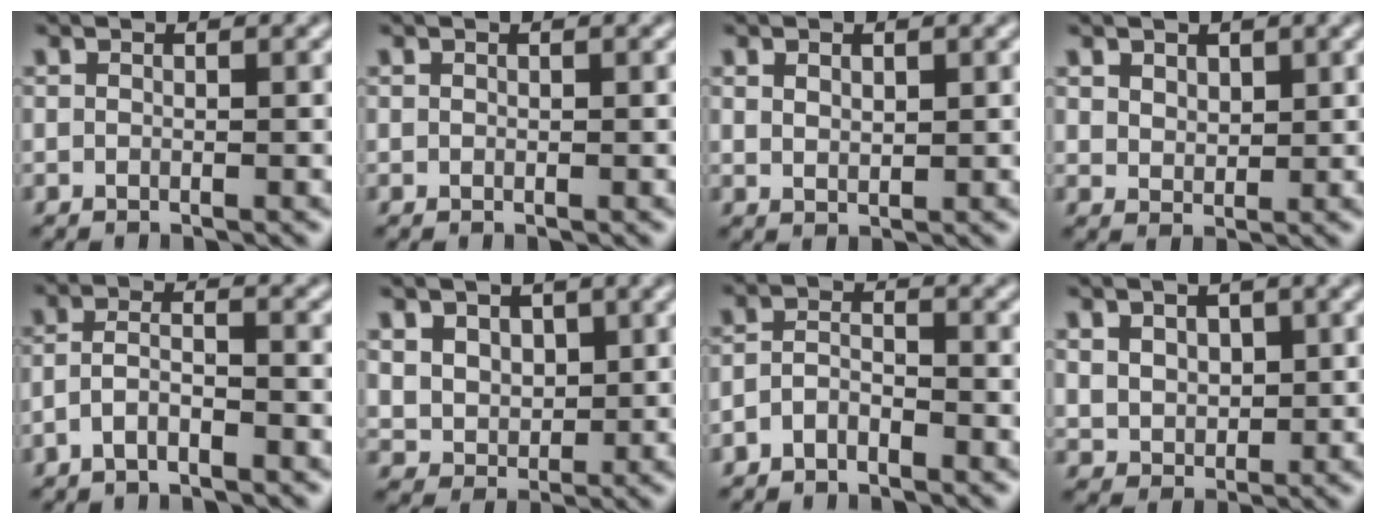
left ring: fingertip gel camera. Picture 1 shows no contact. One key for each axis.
{"total": 0.0}
{"total": 1.3, "fx": 0.7, "fy": 0.7, "fz": 0.8, "tx": -0.015, "ty": -0.002, "tz": 0.016}
{"total": 2.0, "fx": 1.3, "fy": 1.4, "fz": 0.7, "tx": -0.020, "ty": -0.003, "tz": 0.024}
{"total": 2.8, "fx": -1.7, "fy": 0.8, "fz": 2.0, "tx": -0.043, "ty": 0.009, "tz": -0.040}
{"total": 4.8, "fx": 1.9, "fy": 3.8, "fz": 2.2, "tx": -0.056, "ty": 0.003, "tz": 0.039}
{"total": 2.0, "fx": -1.4, "fy": 0.9, "fz": 1.1, "tx": -0.023, "ty": 0.006, "tz": -0.033}
{"total": 3.3, "fx": 1.0, "fy": 2.4, "fz": 2.0, "tx": -0.038, "ty": 0.004, "tz": 0.013}